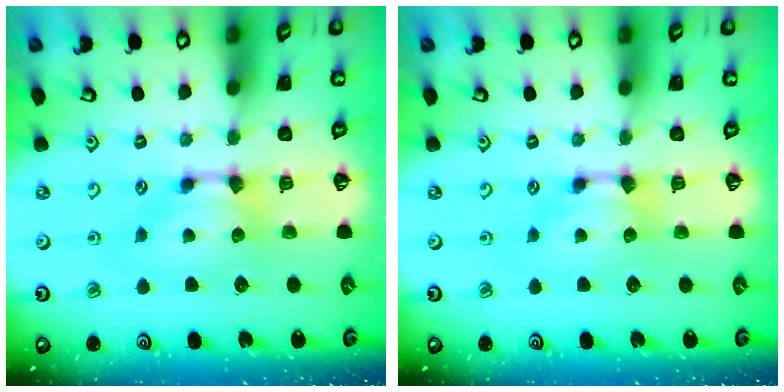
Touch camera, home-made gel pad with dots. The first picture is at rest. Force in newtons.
{"total": 0.0}